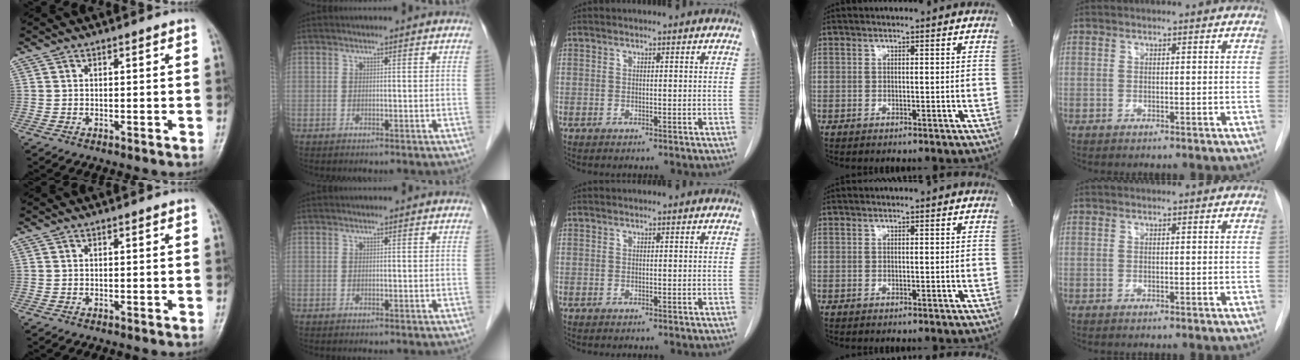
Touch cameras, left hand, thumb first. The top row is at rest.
{}